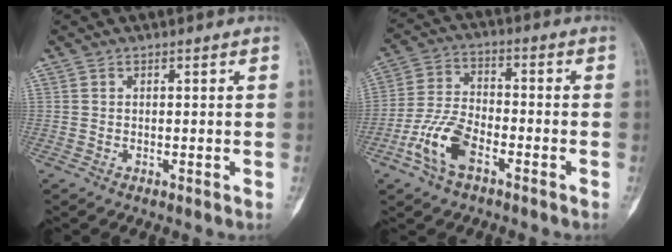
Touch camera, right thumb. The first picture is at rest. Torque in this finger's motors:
{"motor_torque": [1.98, 1.34, 1.04, -0.73, 0.04]}